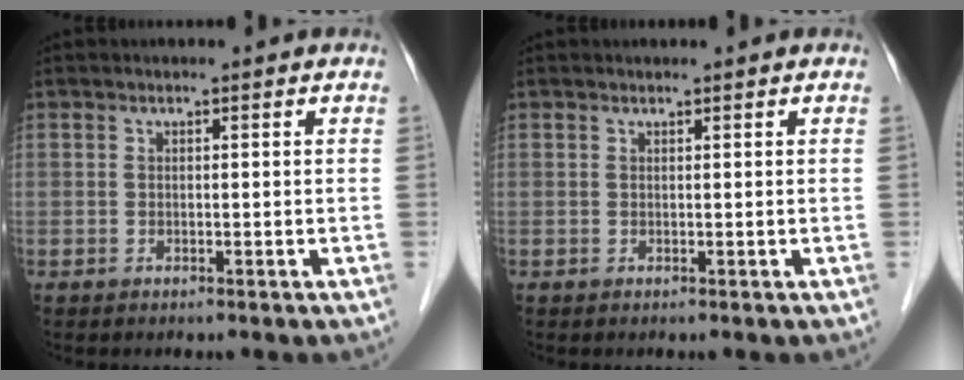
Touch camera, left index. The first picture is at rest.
{"total": 0.0}